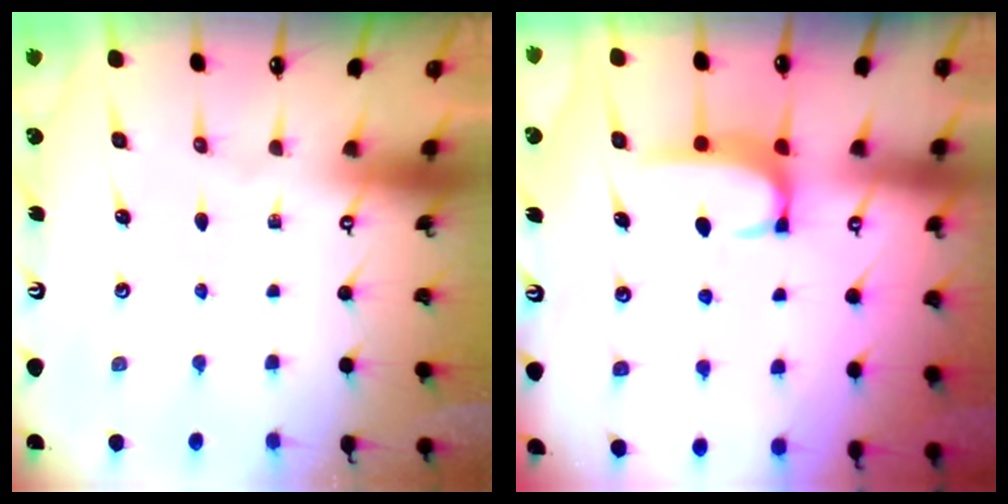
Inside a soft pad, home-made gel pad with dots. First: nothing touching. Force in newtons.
{"total": 2.0, "press": 1.9, "slide": 0.5}